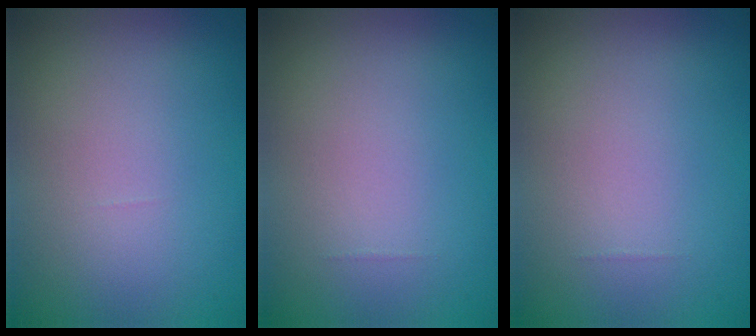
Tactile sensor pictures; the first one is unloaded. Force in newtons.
{"total": 0.0}
{"total": 0.0}